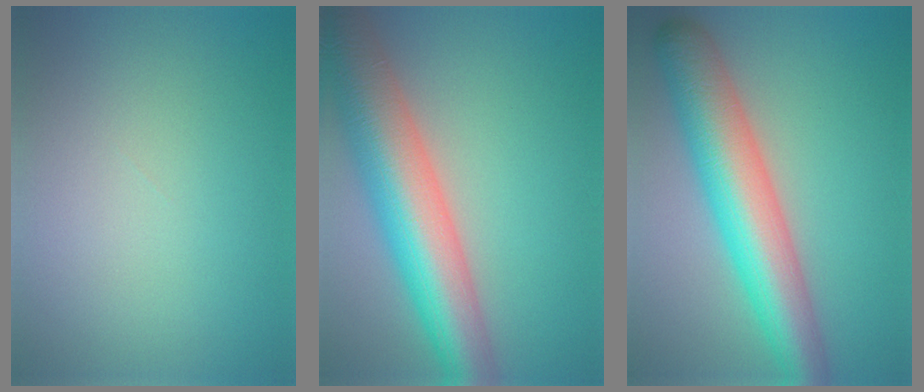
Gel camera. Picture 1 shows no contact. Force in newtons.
{"total": 11.1, "press": 11.0, "slide": 0.5}
{"total": 9.3, "press": 9.3, "slide": 0.4}